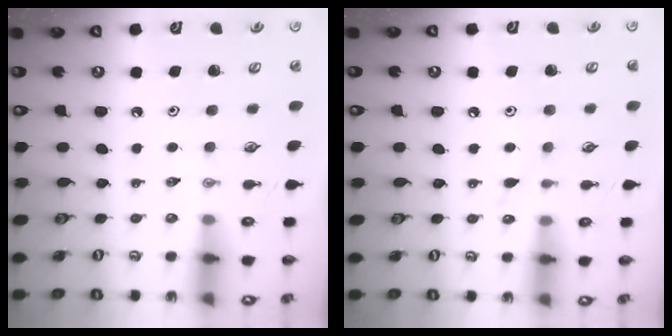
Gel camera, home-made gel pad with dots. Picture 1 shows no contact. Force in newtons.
{"total": 5.2, "press": 5.2, "slide": 0.6}